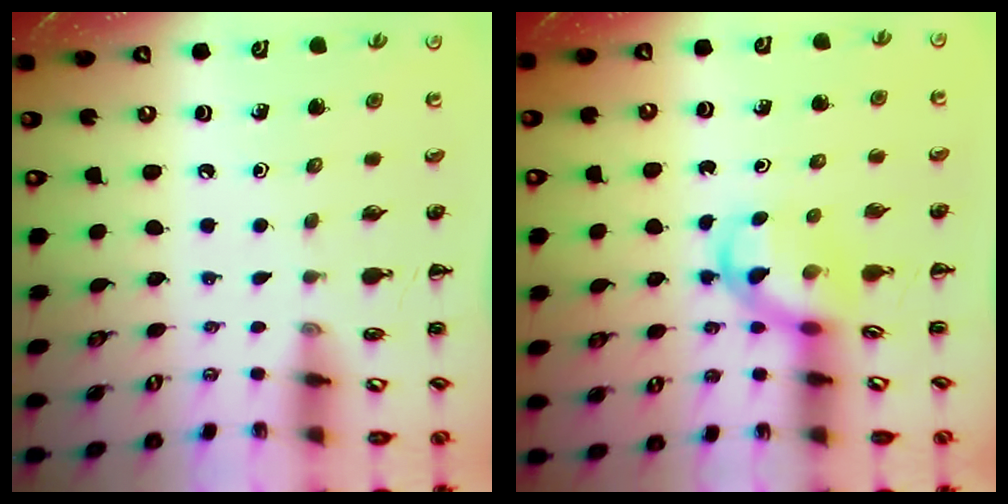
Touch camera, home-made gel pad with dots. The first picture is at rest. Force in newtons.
{"total": 3.7, "press": 3.6, "slide": 0.7}